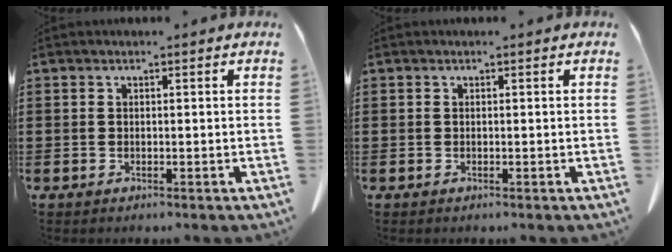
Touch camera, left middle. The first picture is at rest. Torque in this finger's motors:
{"motor_torque": [0.00, 0.00, 0.00, -0.01]}